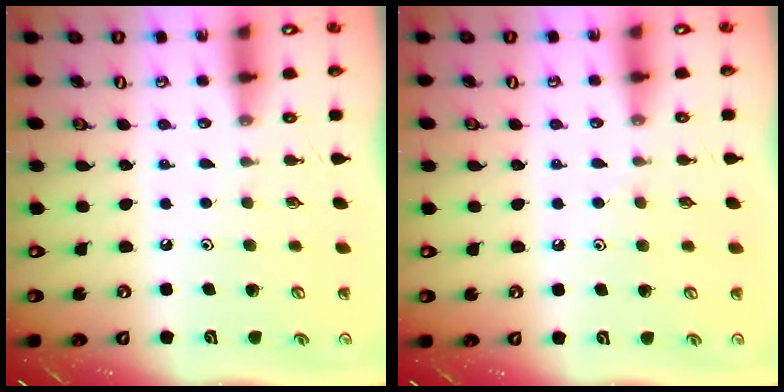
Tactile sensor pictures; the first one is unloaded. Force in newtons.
{"total": 6.0, "press": 5.9, "slide": 0.8}